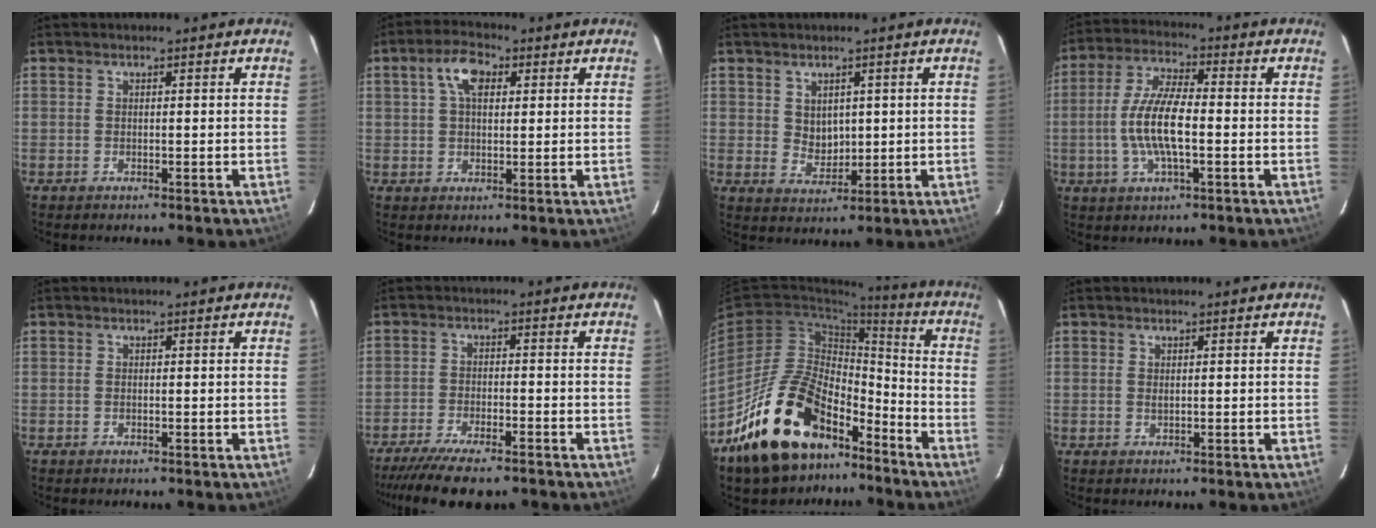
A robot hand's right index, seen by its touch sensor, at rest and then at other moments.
{"total": 5.6, "force": [2.1, 3.1, 4.2], "torque": [-0.078, 0.018, 0.038]}
{"total": 4.0, "force": [1.4, 3.3, 1.9], "torque": [-0.026, -0.001, 0.036]}
{"total": 10.6, "force": [-1.8, 3.1, 9.9], "torque": [-0.202, 0.001, -0.035]}
{"total": 0.0}
{"total": 11.5, "force": [-9.5, 2.4, 6.0], "torque": [-0.140, -0.034, -0.159]}
{"total": 22.2, "force": [-14.8, 11.4, 12.0], "torque": [-0.229, 0.022, -0.227]}
{"total": 0.6, "force": [0.2, 0.3, 0.5], "torque": [-0.011, 0.001, 0.004]}